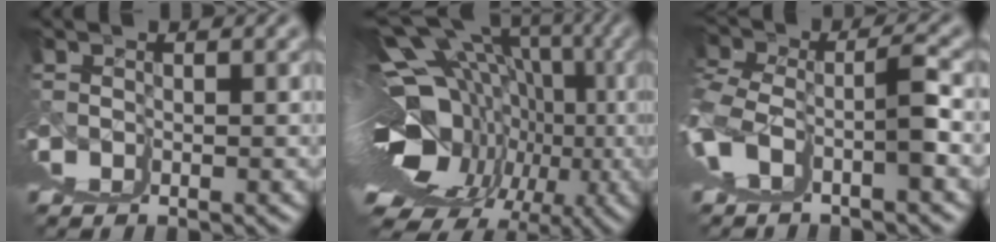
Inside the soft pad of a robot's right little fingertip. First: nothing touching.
{"total": 16.4, "force": [2.8, 6.9, 14.6], "torque": [-0.162, 0.005, 0.066]}
{"total": 2.8, "force": [1.1, 0.2, 2.6], "torque": [-0.039, 0.010, 0.023]}